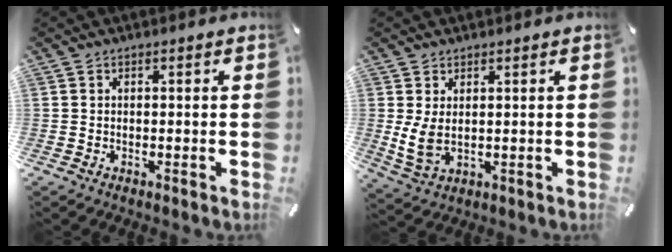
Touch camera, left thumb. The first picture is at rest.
{"total": 5.8, "force": [1.1, 3.2, 4.7], "torque": [-0.114, -0.007, 0.021]}